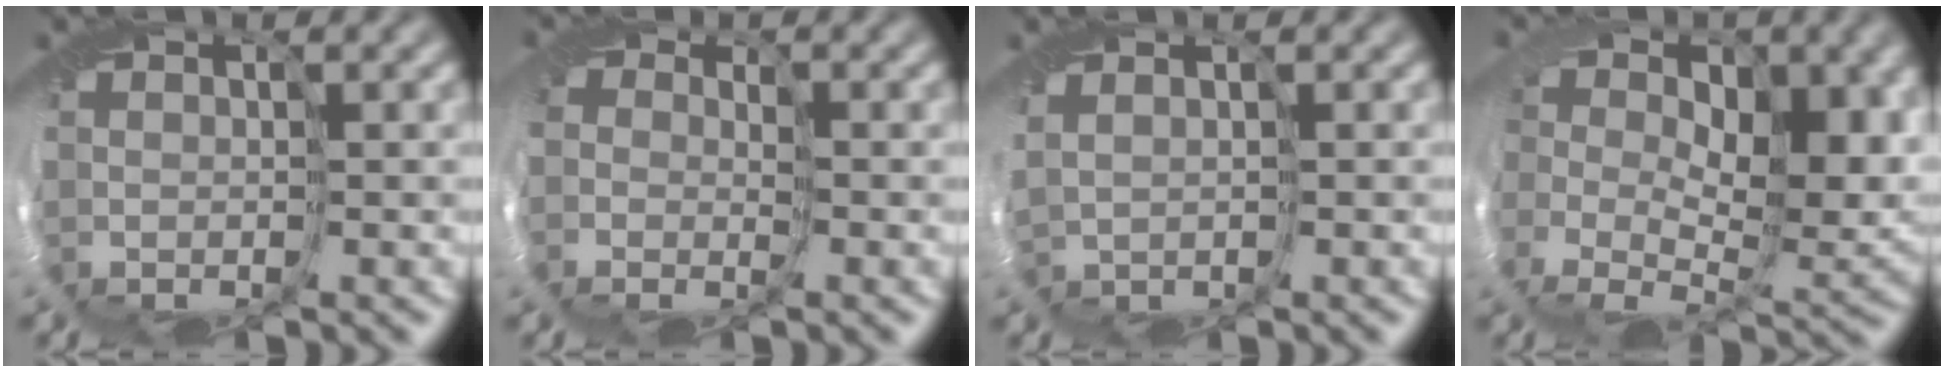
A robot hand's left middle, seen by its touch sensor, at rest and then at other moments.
{"total": 1.5, "force": [-1.1, 1.0, -0.2], "torque": [0.012, -0.022, -0.026]}
{"total": 1.2, "force": [-0.2, 0.6, 1.0], "torque": [-0.030, -0.008, -0.001]}
{"total": 7.5, "force": [0.5, 5.0, 5.7], "torque": [-0.072, -0.035, 0.004]}